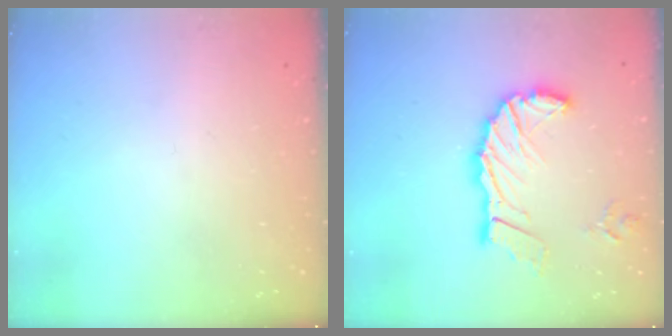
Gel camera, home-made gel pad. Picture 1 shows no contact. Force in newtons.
{"total": 15.2, "press": 15.0, "slide": 2.2}